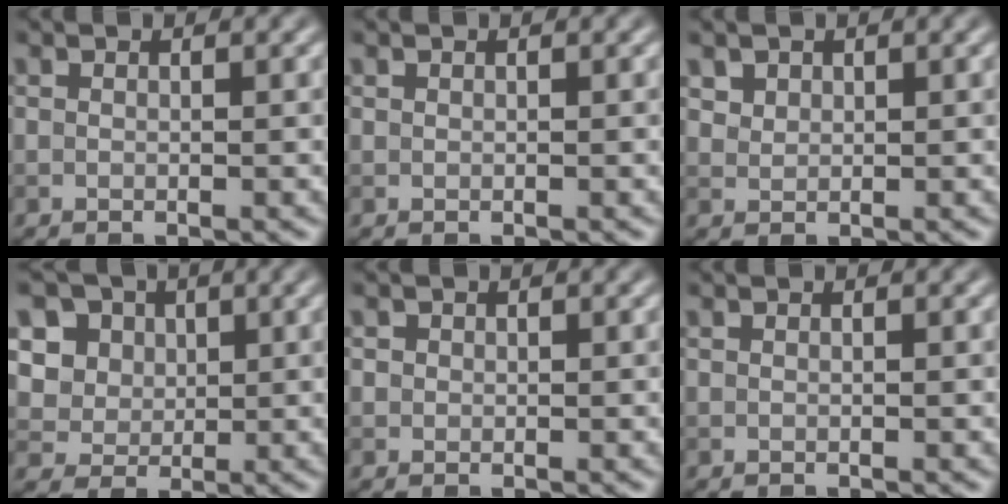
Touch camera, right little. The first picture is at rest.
{"total": 0.0}
{"total": 2.5, "force": [1.7, 1.5, 0.9], "torque": [-0.029, -0.001, 0.040]}
{"total": 10.0, "force": [4.7, 7.7, 4.3], "torque": [-0.097, 0.018, 0.066]}
{"total": 0.8, "force": [0.3, 0.8, 0.1], "torque": [0.003, -0.002, 0.001]}
{"total": 0.0}